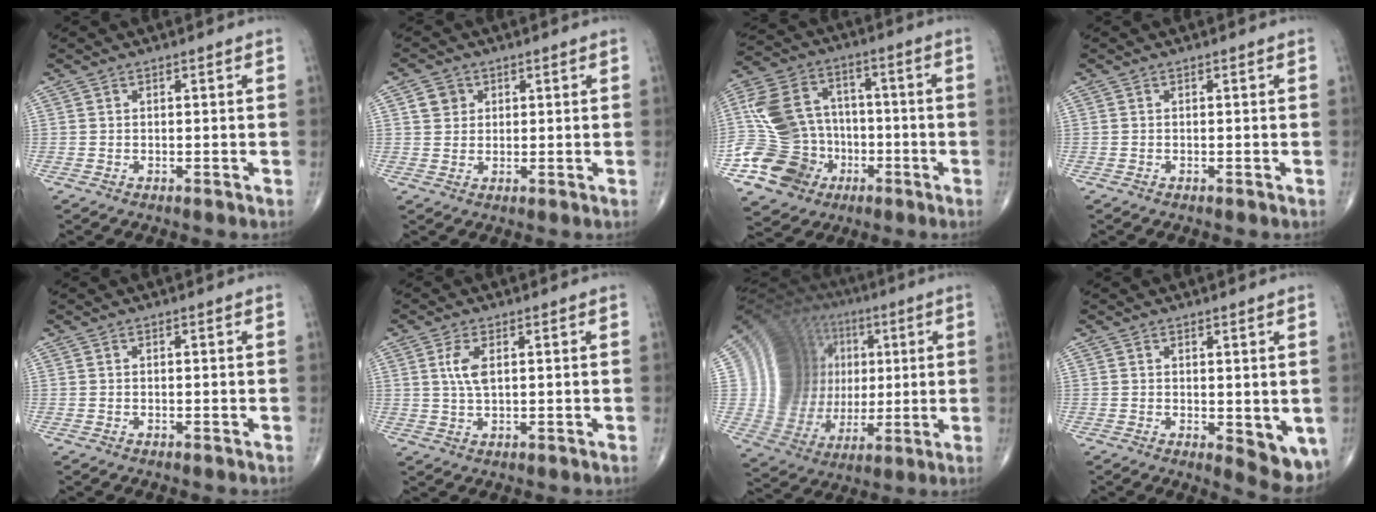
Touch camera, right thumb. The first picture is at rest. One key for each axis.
{"total": 3.6, "fx": 1.3, "fy": 3.1, "fz": 1.1, "tx": -0.004, "ty": -0.004, "tz": 0.020}
{"total": 19.1, "fx": -4.5, "fy": 16.1, "fz": 9.2, "tx": -0.163, "ty": 0.045, "tz": -0.073}
{"total": 0.0}
{"total": 0.0}
{"total": 4.1, "fx": 1.1, "fy": 1.7, "fz": 3.6, "tx": -0.076, "ty": -0.002, "tz": 0.023}
{"total": 21.5, "fx": 3.8, "fy": 18.2, "fz": 10.7, "tx": -0.133, "ty": 0.017, "tz": 0.087}
{"total": 6.5, "fx": -0.5, "fy": 2.8, "fz": 5.8, "tx": -0.059, "ty": -0.017, "tz": -0.001}